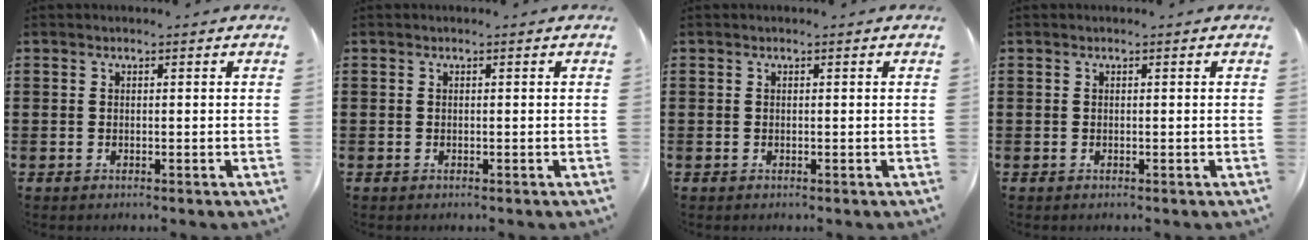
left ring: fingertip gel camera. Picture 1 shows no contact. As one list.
[{"total": 0.0}, {"total": 0.0}, {"total": 0.0}]